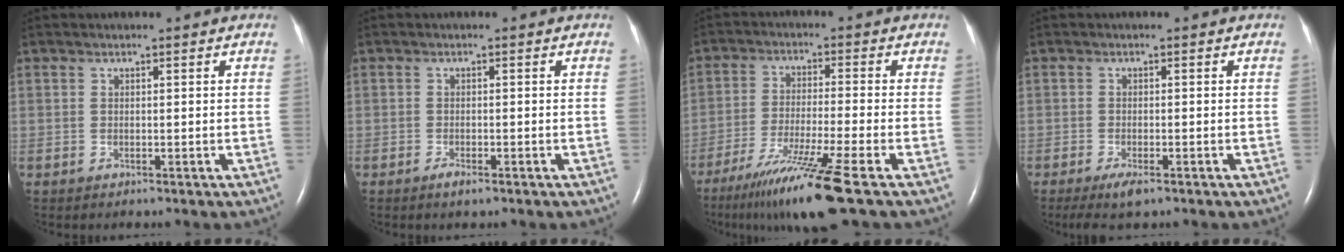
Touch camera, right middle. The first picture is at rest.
{"total": 1.4, "force": [-0.9, 0.3, 1.0], "torque": [-0.023, -0.003, -0.014]}
{"total": 12.4, "force": [-8.3, -1.8, 9.0], "torque": [-0.171, -0.047, -0.143]}
{"total": 3.4, "force": [-2.2, 0.8, 2.4], "torque": [-0.052, -0.009, -0.038]}